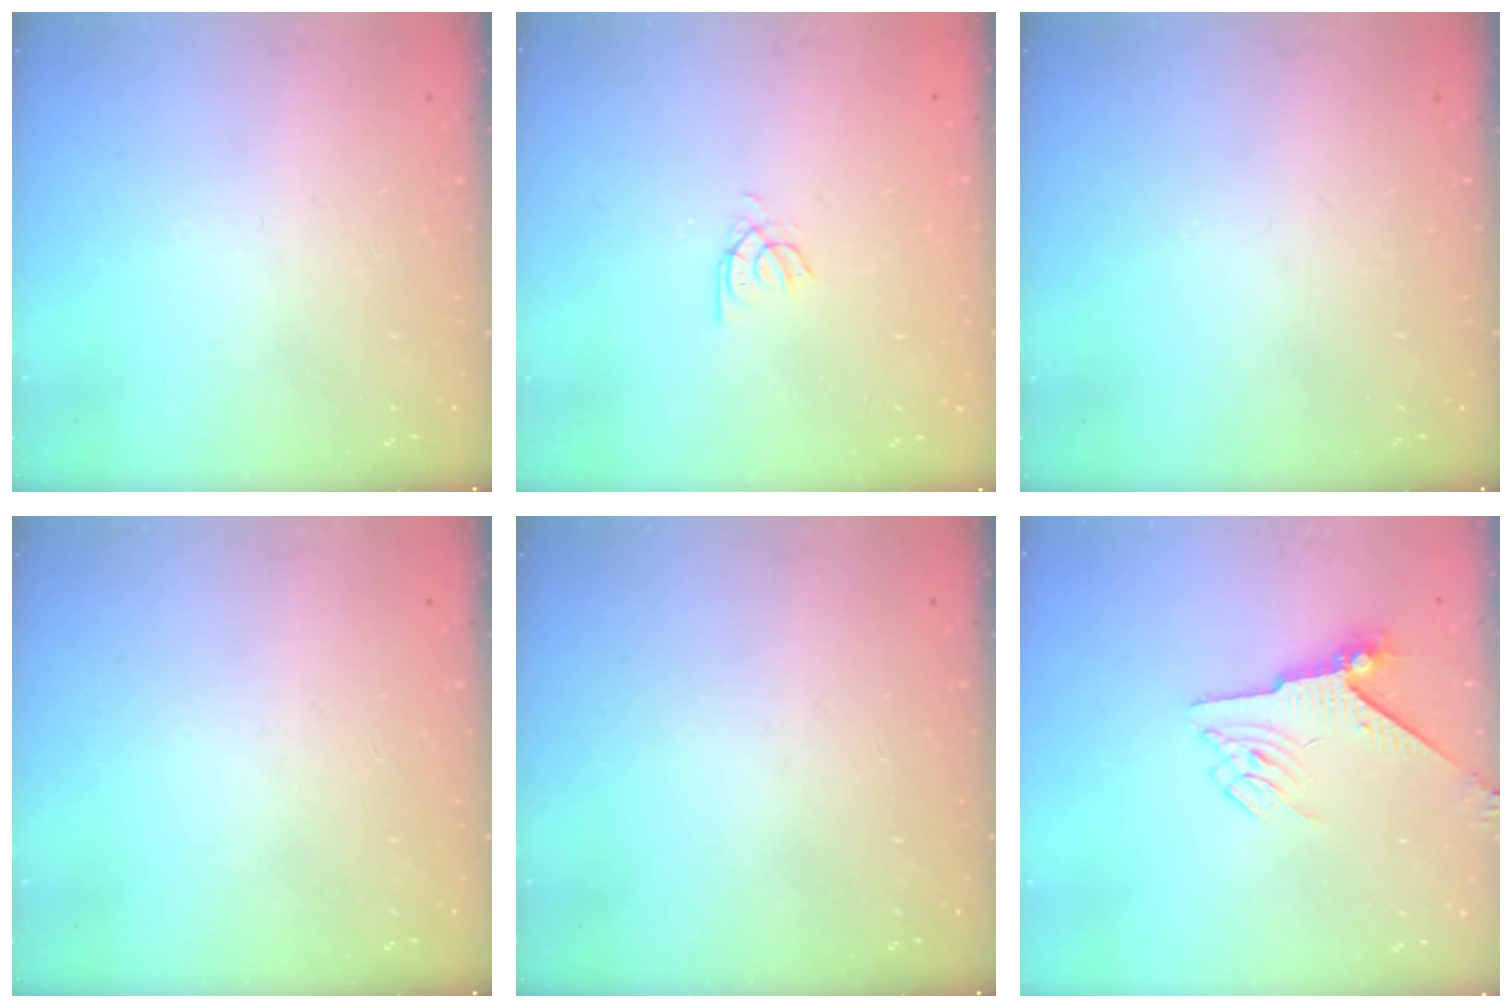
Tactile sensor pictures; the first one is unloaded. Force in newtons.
{"total": 2.4, "press": 2.4, "slide": 0.4}
{"total": 0.0}
{"total": 0.0}
{"total": 0.0}
{"total": 6.2, "press": 6.1, "slide": 1.0}